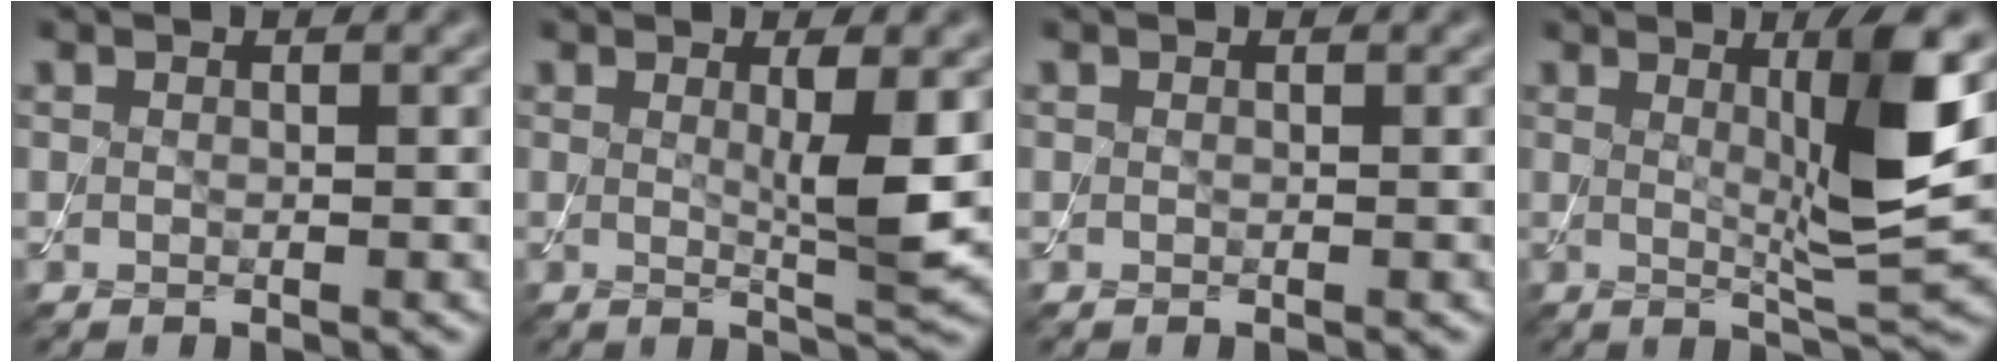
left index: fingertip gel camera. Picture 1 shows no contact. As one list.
[{"total": 3.9, "force": [0.6, 0.5, 3.8], "torque": [-0.060, -0.012, 0.010]}, {"total": 0.0}, {"total": 7.2, "force": [1.6, 0.9, 6.9], "torque": [-0.102, -0.011, 0.031]}]